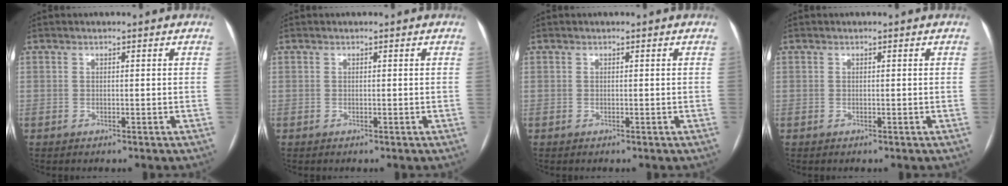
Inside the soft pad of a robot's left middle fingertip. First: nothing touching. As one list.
[{"total": 0.0}, {"total": 0.0}, {"total": 0.0}]